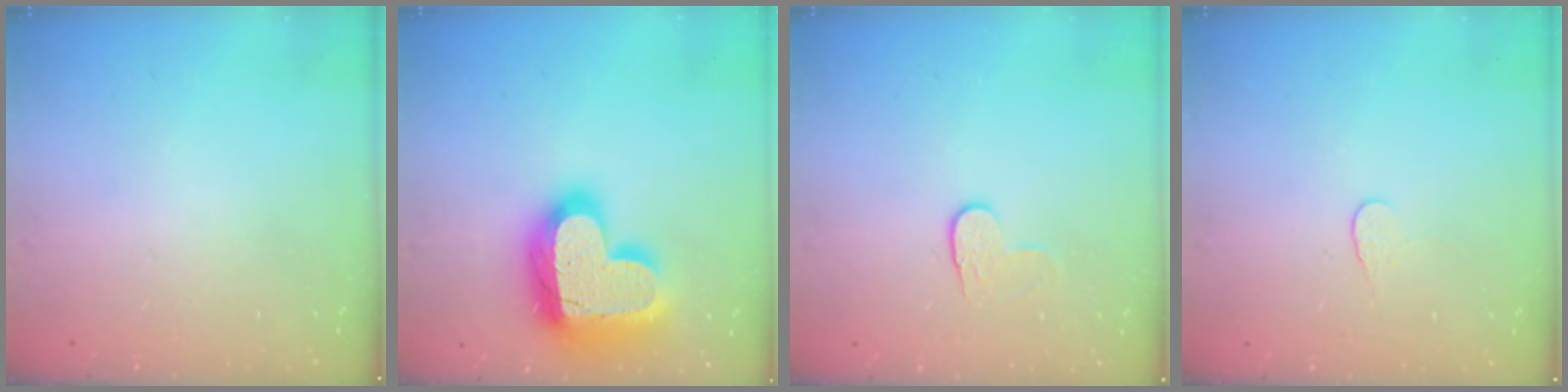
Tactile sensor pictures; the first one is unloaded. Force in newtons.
{"total": 26.7, "press": 26.6, "slide": 1.8}
{"total": 5.3, "press": 5.3, "slide": 0.5}
{"total": 3.9, "press": 3.9, "slide": 0.4}